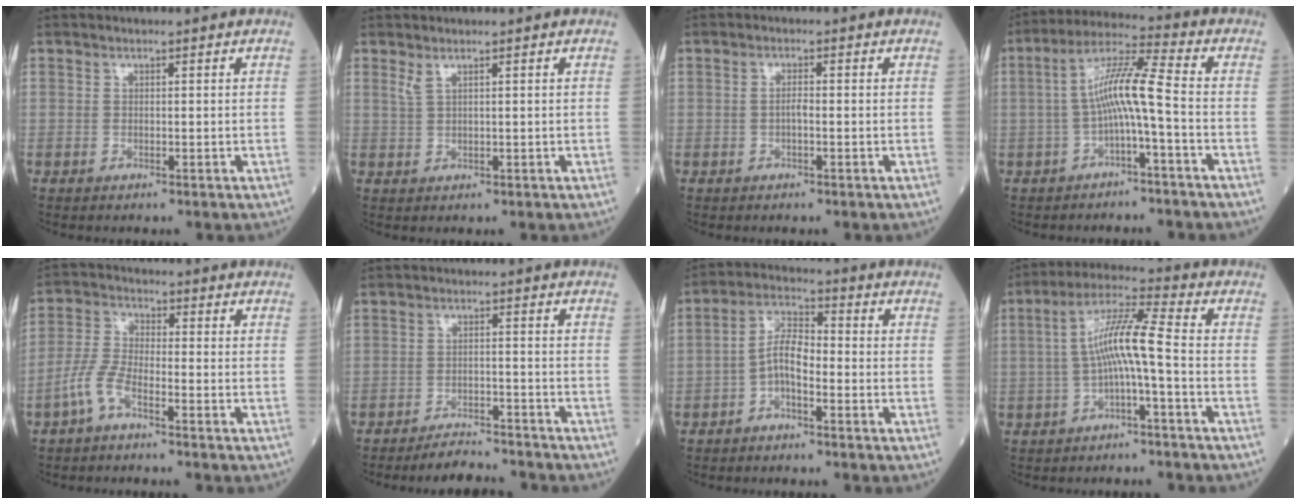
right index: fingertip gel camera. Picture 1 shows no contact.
{"total": 1.3, "force": [0.9, 0.0, 0.9], "torque": [-0.027, 0.000, 0.022]}
{"total": 1.4, "force": [-0.2, 0.3, 1.4], "torque": [-0.029, 0.001, -0.005]}
{"total": 7.9, "force": [-1.5, 0.1, 7.8], "torque": [-0.146, 0.028, -0.029]}
{"total": 5.1, "force": [-3.1, 1.3, 3.8], "torque": [-0.092, 0.003, -0.069]}
{"total": 6.0, "force": [-5.8, 0.6, 1.0], "torque": [-0.013, -0.006, -0.096]}
{"total": 5.4, "force": [-1.9, 2.0, 4.7], "torque": [-0.092, 0.016, -0.041]}
{"total": 8.0, "force": [-1.2, 0.2, 7.9], "torque": [-0.149, 0.027, -0.025]}